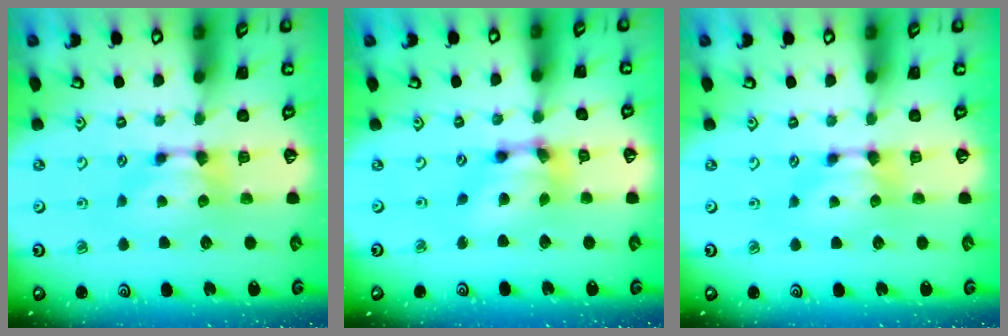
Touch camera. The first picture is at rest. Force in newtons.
{"total": 6.0, "press": 5.6, "slide": 2.1}
{"total": 0.6, "press": 0.2, "slide": 0.6}